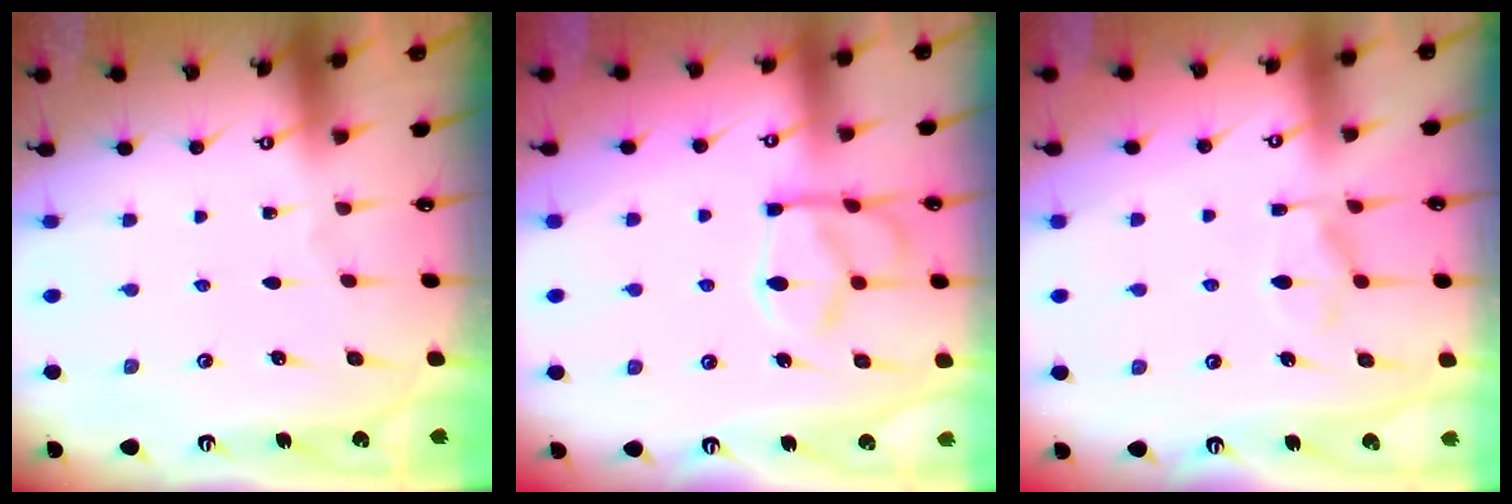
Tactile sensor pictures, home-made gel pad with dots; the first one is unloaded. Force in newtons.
{"total": 13.0, "press": 12.9, "slide": 1.4}
{"total": 2.0, "press": 1.5, "slide": 1.3}